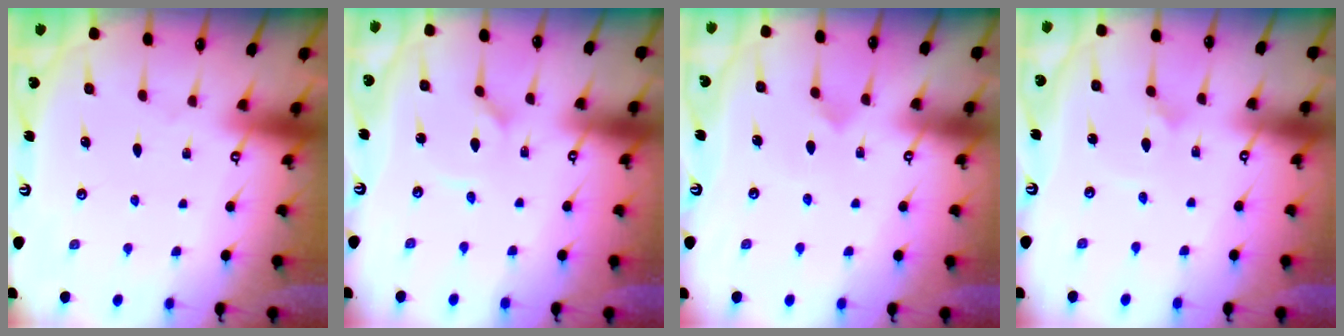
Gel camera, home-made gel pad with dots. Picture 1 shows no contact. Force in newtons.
{"total": 1.0, "press": 1.0, "slide": 0.2}
{"total": 5.7, "press": 5.7, "slide": 0.4}
{"total": 1.4, "press": 1.4, "slide": 0.0}